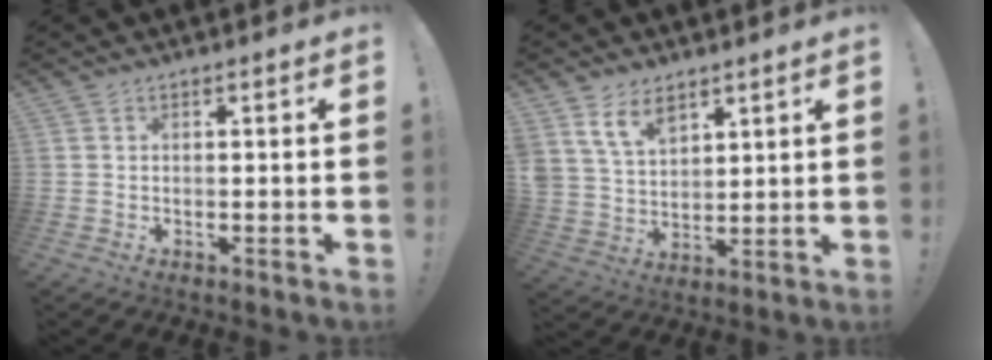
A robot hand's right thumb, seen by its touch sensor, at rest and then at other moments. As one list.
[{"total": 9.9, "force": [7.0, 5.6, 4.1], "torque": [-0.080, -0.038, 0.138]}]